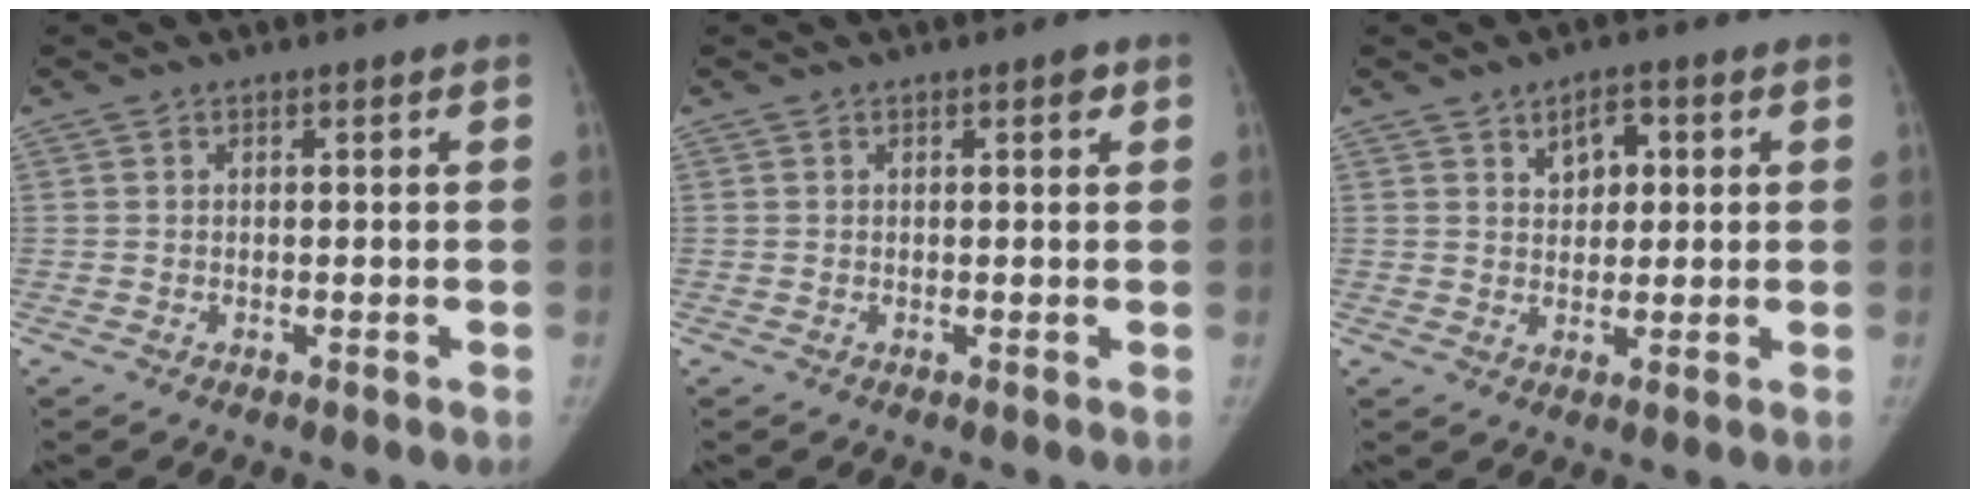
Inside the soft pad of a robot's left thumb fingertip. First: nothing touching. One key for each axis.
{"total": 1.3, "fx": 0.6, "fy": 0.5, "fz": 1.0, "tx": -0.009, "ty": 0.000, "tz": 0.006}
{"total": 4.5, "fx": 1.8, "fy": 2.9, "fz": 2.9, "tx": -0.021, "ty": -0.004, "tz": 0.027}